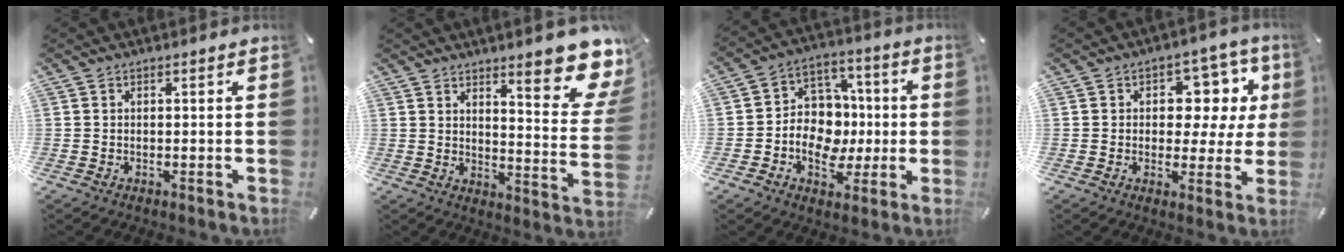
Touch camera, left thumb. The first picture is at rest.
{"total": 14.6, "force": [10.2, 4.0, 9.6], "torque": [-0.112, -0.085, 0.165]}
{"total": 11.5, "force": [-2.6, 10.1, 4.9], "torque": [-0.060, 0.029, -0.035]}
{"total": 10.6, "force": [3.8, 7.5, 6.4], "torque": [-0.074, -0.028, 0.062]}